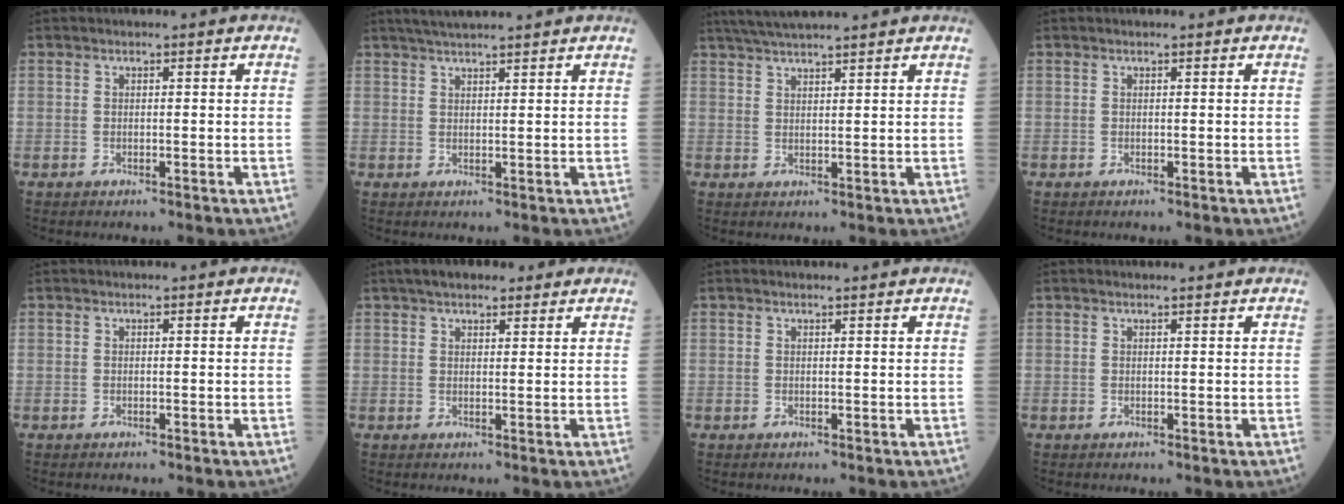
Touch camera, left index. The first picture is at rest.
{"total": 5.8, "force": [5.1, -0.1, 2.8], "torque": [-0.046, 0.030, 0.086]}
{"total": 8.1, "force": [7.1, -0.1, 3.8], "torque": [-0.066, 0.035, 0.114]}
{"total": 0.0}
{"total": 0.0}
{"total": 7.1, "force": [5.4, 2.5, 3.8], "torque": [-0.051, 0.034, 0.085]}
{"total": 0.7, "force": [0.7, 0.0, 0.1], "torque": [-0.010, 0.003, 0.011]}
{"total": 1.0, "force": [1.0, 0.0, 0.2], "torque": [-0.010, 0.002, 0.014]}